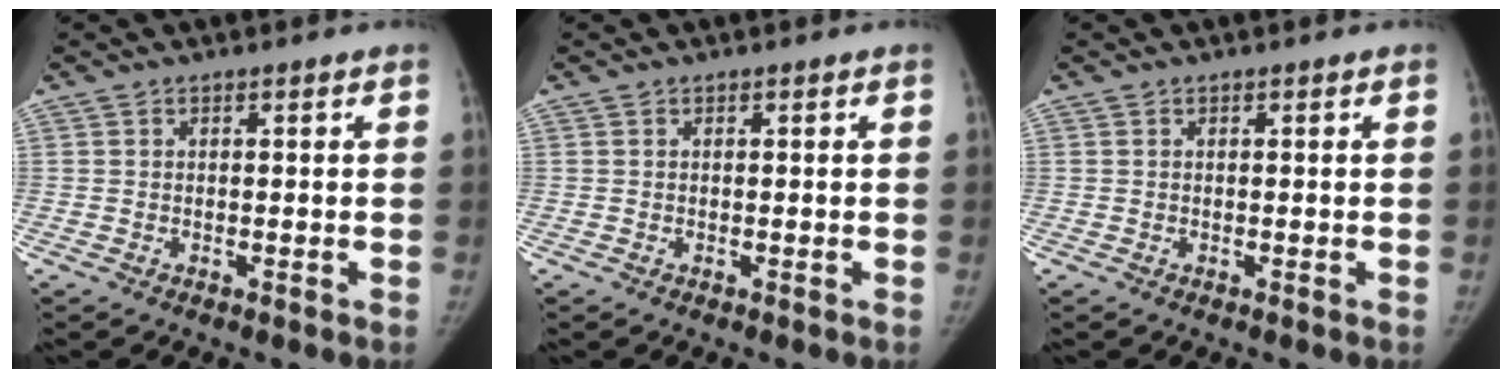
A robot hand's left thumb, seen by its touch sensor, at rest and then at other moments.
{"total": 0.0}
{"total": 0.0}